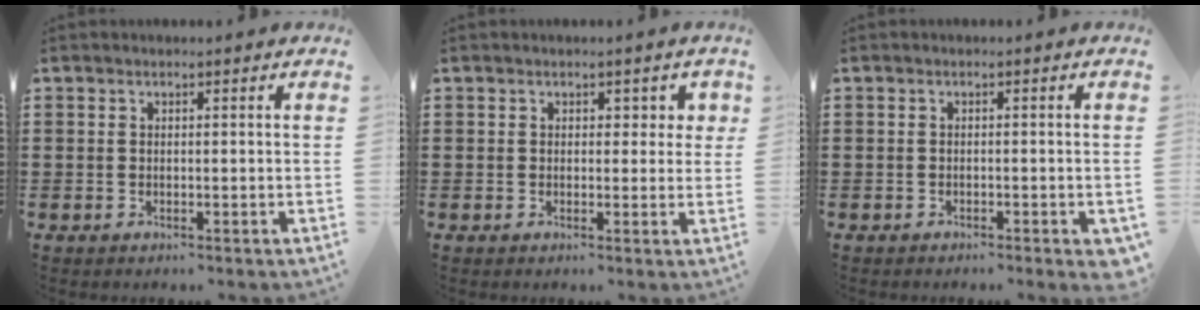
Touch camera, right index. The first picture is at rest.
{"total": 2.0, "force": [0.7, 1.6, 0.9], "torque": [-0.007, 0.003, 0.008]}
{"total": 1.0, "force": [-0.8, 0.2, 0.6], "torque": [-0.012, -0.004, -0.016]}